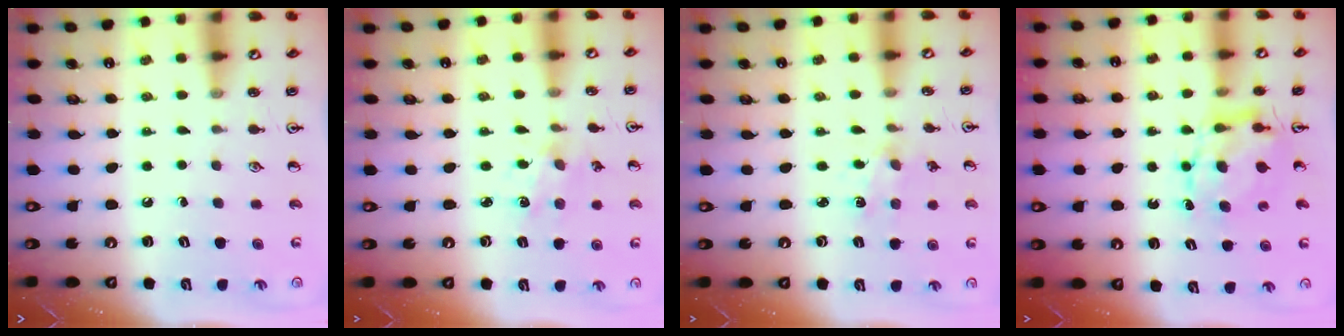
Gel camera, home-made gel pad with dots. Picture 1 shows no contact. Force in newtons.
{"total": 2.1, "press": 2.1, "slide": 0.4}
{"total": 1.5, "press": 1.4, "slide": 0.4}
{"total": 6.6, "press": 6.6, "slide": 0.5}